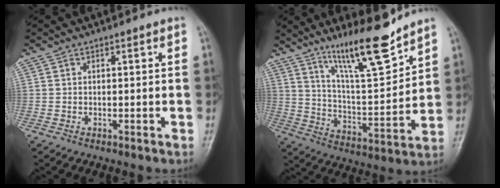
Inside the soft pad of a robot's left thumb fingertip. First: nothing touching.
{"total": 14.9, "force": [11.3, 2.5, 9.4], "torque": [-0.141, -0.078, 0.203]}